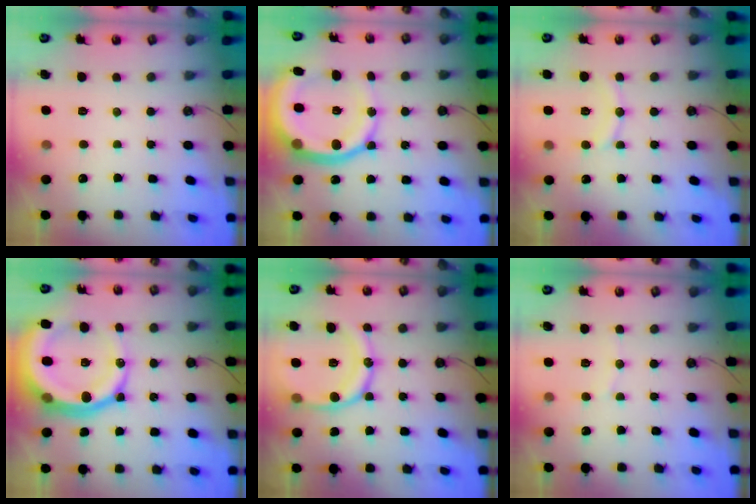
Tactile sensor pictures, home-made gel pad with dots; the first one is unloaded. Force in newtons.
{"total": 19.8, "press": 19.5, "slide": 3.1}
{"total": 9.6, "press": 9.5, "slide": 1.0}
{"total": 22.2, "press": 22.1, "slide": 2.4}
{"total": 16.8, "press": 16.8, "slide": 1.1}
{"total": 5.2, "press": 5.2, "slide": 0.6}